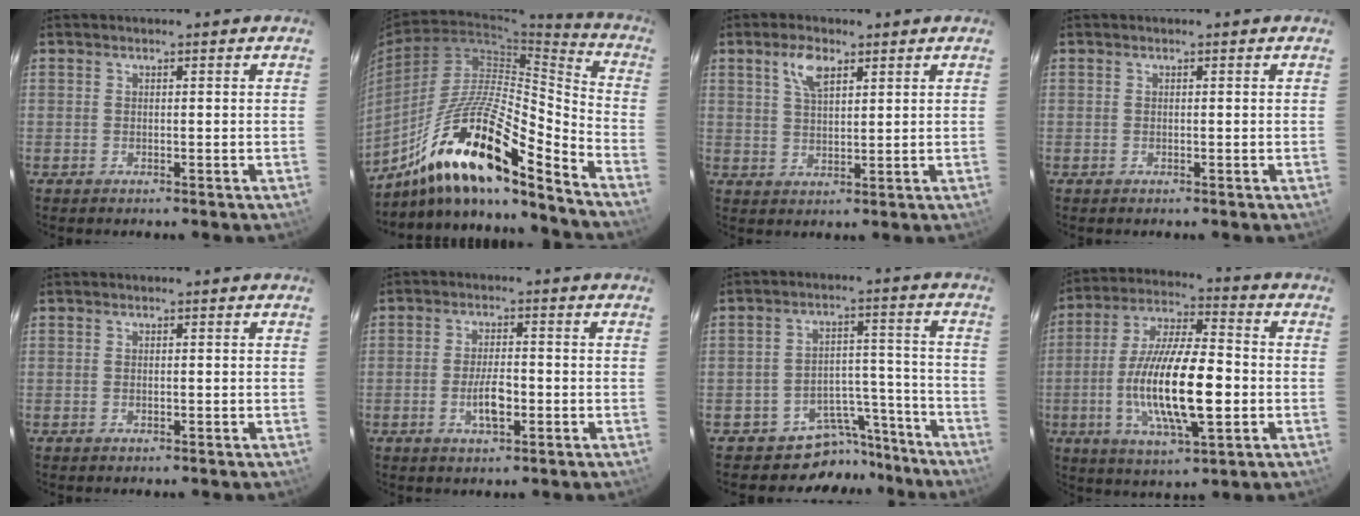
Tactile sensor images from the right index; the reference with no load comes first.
{"total": 20.0, "force": [-13.7, 3.3, 14.2], "torque": [-0.250, -0.006, -0.254]}
{"total": 5.2, "force": [2.9, 2.3, 3.6], "torque": [-0.068, 0.009, 0.055]}
{"total": 0.0}
{"total": 0.0}
{"total": 5.3, "force": [-1.6, 2.1, 4.7], "torque": [-0.092, -0.001, -0.026]}
{"total": 9.9, "force": [-8.6, 4.8, 0.2], "torque": [0.001, 0.054, -0.121]}
{"total": 17.8, "force": [-3.4, 4.8, 16.8], "torque": [-0.325, -0.007, -0.061]}